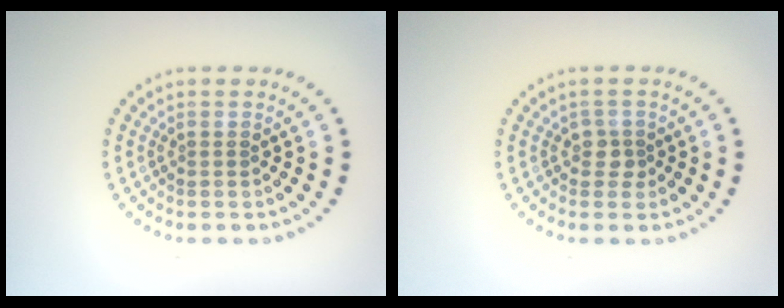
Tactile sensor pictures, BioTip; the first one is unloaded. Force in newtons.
{"total": 1.5, "press": 1.2, "slide": 0.9}